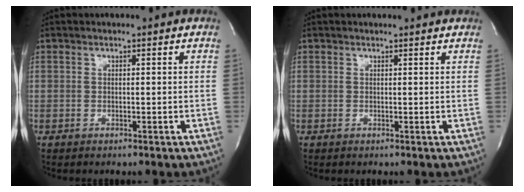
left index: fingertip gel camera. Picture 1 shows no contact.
{"total": 1.4, "force": [1.4, 0.1, 0.1], "torque": [-0.009, 0.000, 0.012]}